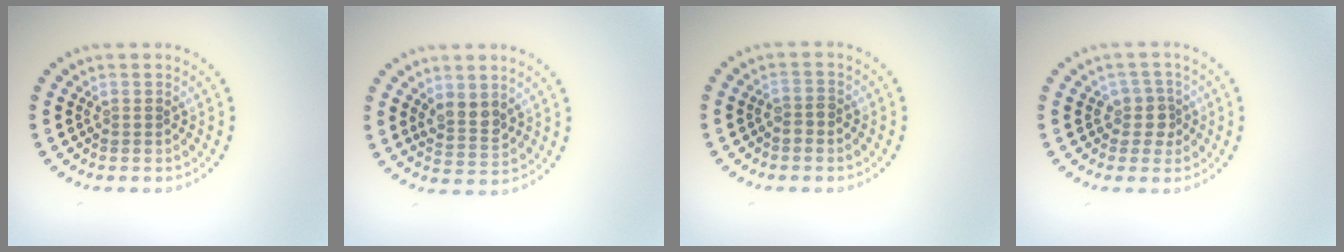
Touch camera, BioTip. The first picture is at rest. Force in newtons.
{"total": 2.4, "press": 2.2, "slide": 1.0}
{"total": 1.1, "press": 1.0, "slide": 0.4}
{"total": 2.0, "press": 1.5, "slide": 1.2}